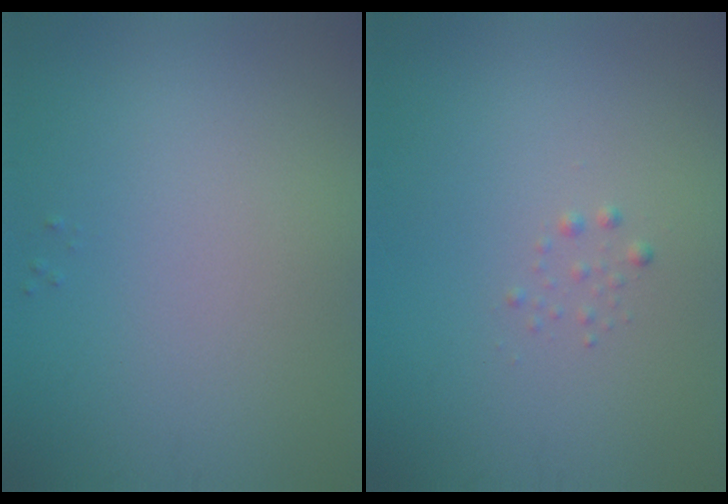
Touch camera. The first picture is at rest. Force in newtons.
{"total": 0.6, "press": 0.6, "slide": 0.0}